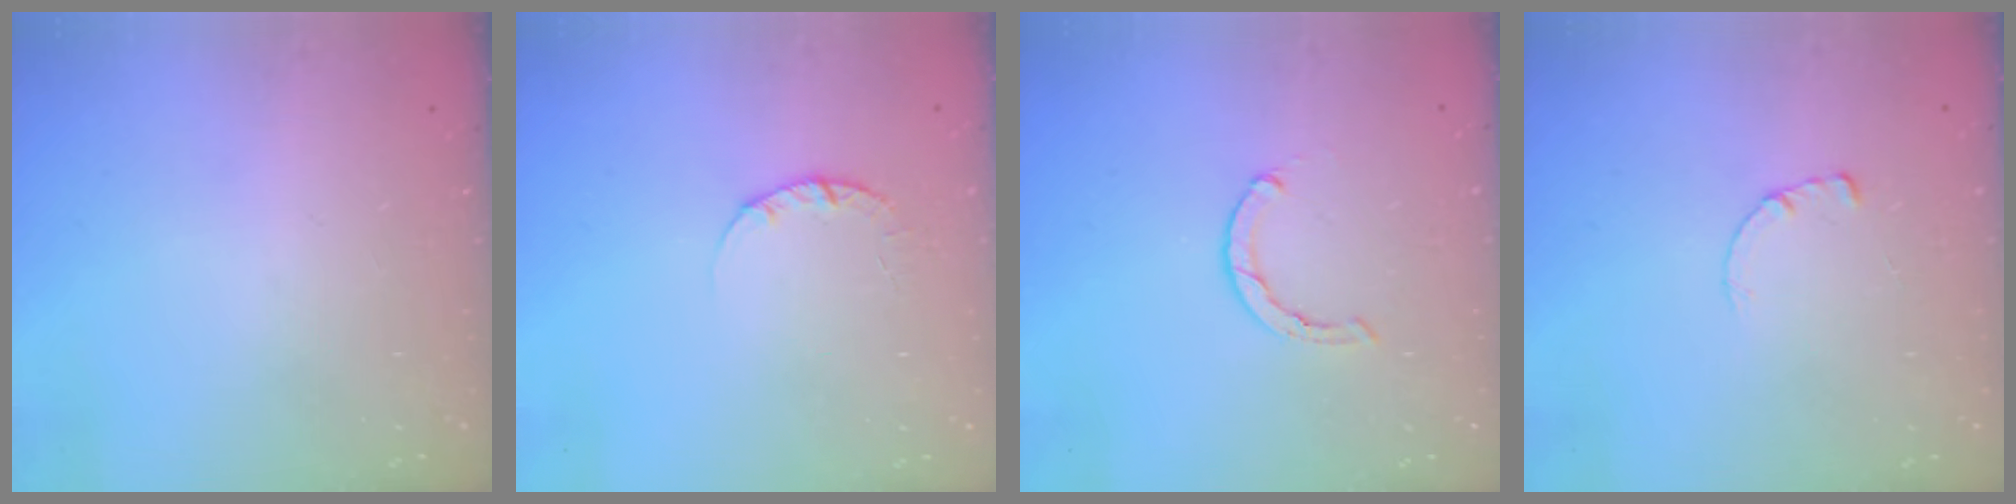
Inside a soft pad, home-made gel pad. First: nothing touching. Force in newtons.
{"total": 2.4, "press": 2.4, "slide": 0.3}
{"total": 0.7, "press": 0.6, "slide": 0.2}
{"total": 0.7, "press": 0.7, "slide": 0.2}